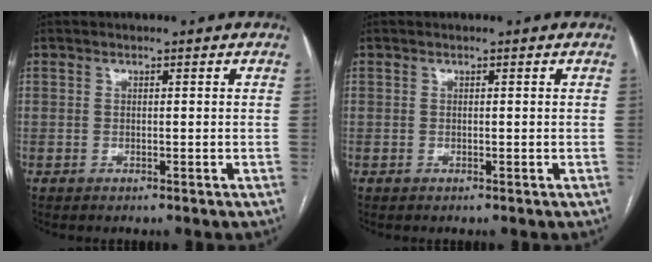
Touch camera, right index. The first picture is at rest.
{"total": 0.0}